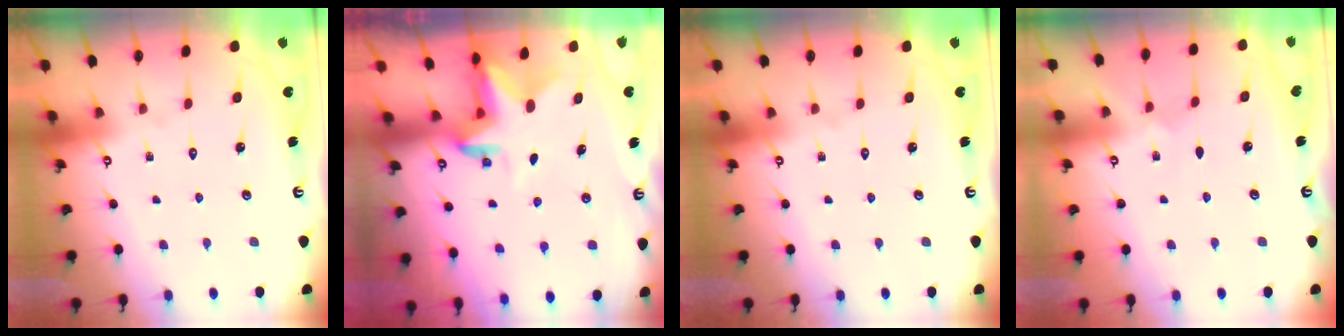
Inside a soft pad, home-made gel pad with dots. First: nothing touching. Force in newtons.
{"total": 3.0, "press": 3.0, "slide": 0.4}
{"total": 0.0}
{"total": 0.6, "press": 0.6, "slide": 0.2}